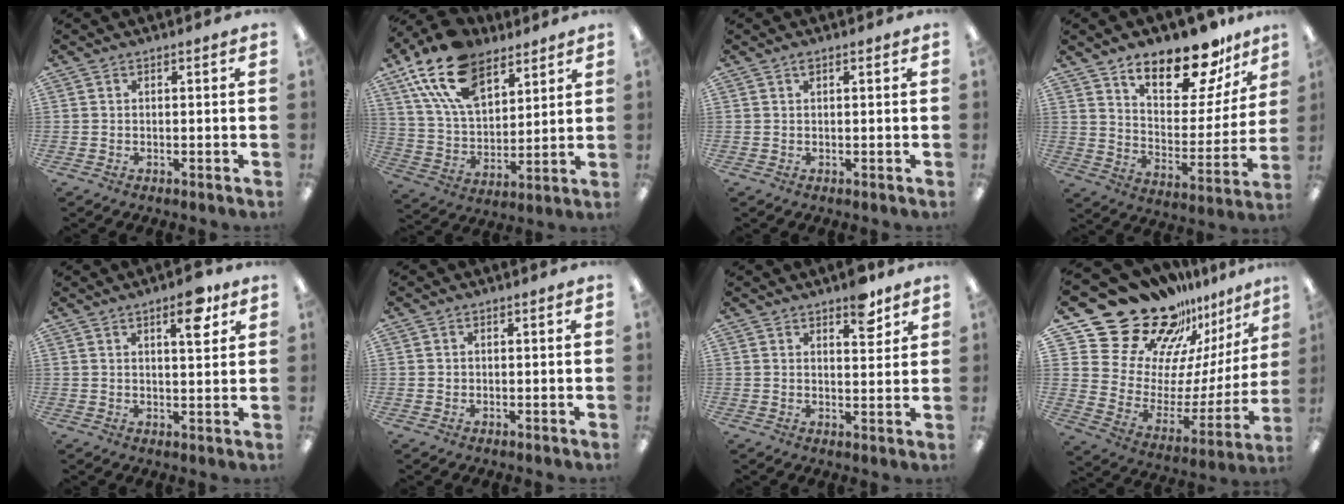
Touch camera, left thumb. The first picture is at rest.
{"total": 19.3, "force": [11.9, 10.7, 10.8], "torque": [-0.212, -0.043, 0.217]}
{"total": 1.0, "force": [0.7, 0.4, 0.7], "torque": [-0.007, 0.000, 0.009]}
{"total": 17.9, "force": [14.3, 6.2, 8.7], "torque": [-0.139, -0.099, 0.245]}
{"total": 6.4, "force": [3.7, 2.1, 4.8], "torque": [-0.057, -0.014, 0.055]}
{"total": 0.7, "force": [0.3, 0.6, 0.0], "torque": [-0.001, 0.004, 0.005]}
{"total": 6.2, "force": [4.5, 2.6, 3.3], "torque": [-0.028, -0.027, 0.073]}
{"total": 27.7, "force": [22.1, 13.3, 10.1], "torque": [-0.153, -0.167, 0.412]}